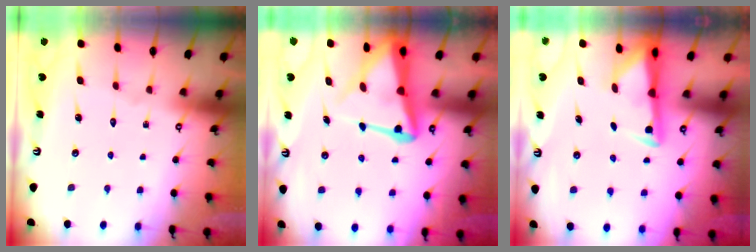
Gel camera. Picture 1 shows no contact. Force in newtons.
{"total": 10.1, "press": 10.0, "slide": 1.0}
{"total": 2.9, "press": 2.8, "slide": 0.5}